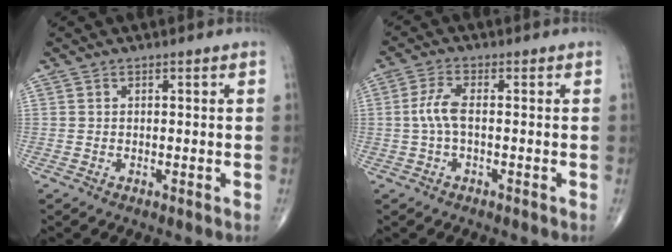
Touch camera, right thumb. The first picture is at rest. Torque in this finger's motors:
{"motor_torque": [-0.14, 0.43, 0.87, -0.02, 0.03]}